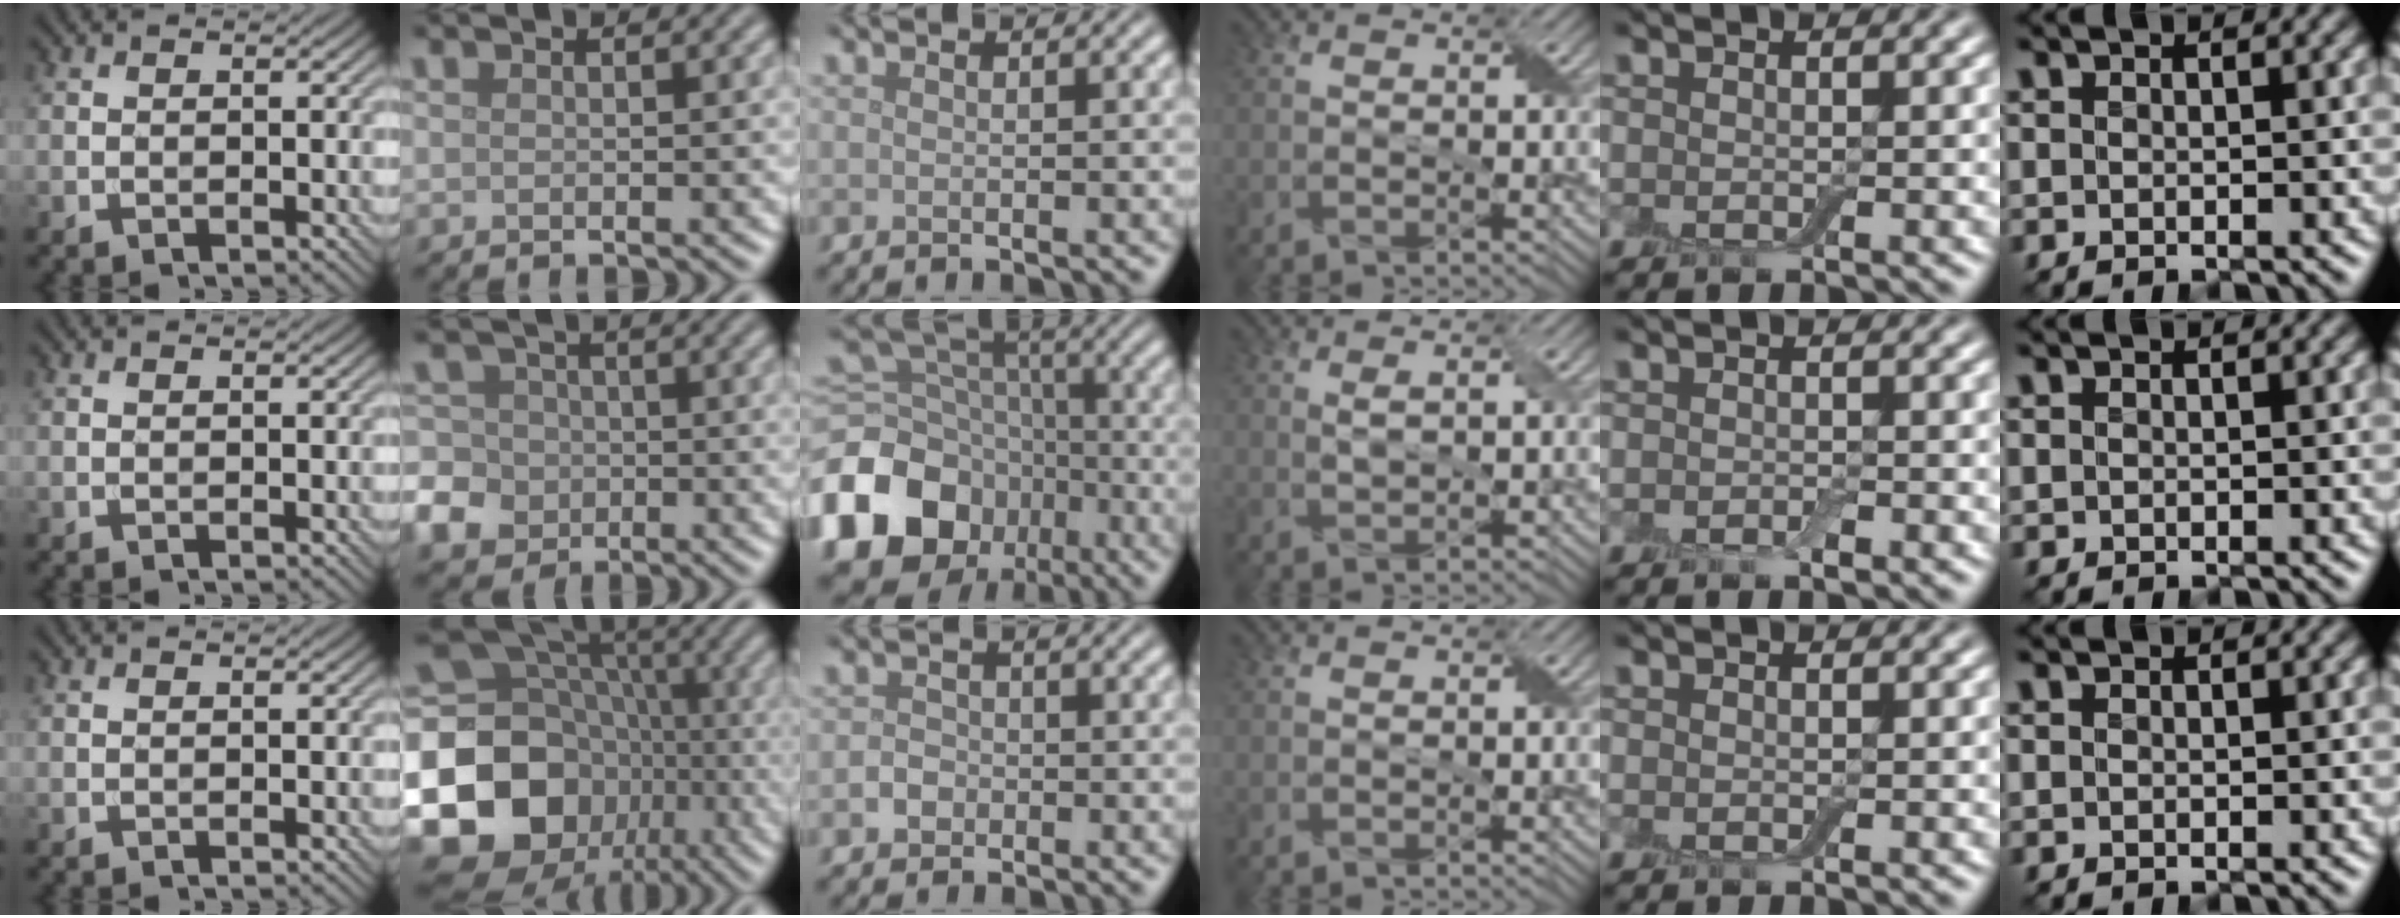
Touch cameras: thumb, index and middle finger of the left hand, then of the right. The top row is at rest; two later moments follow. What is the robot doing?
{"motion": "fold", "object": "aluminum foil"}